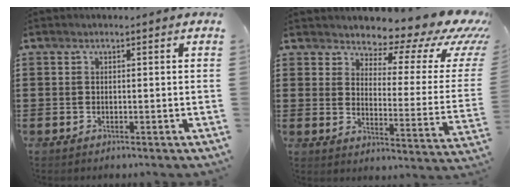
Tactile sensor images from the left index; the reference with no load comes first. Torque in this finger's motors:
{"motor_torque": [2.14, 0.00, 0.62, 0.10]}